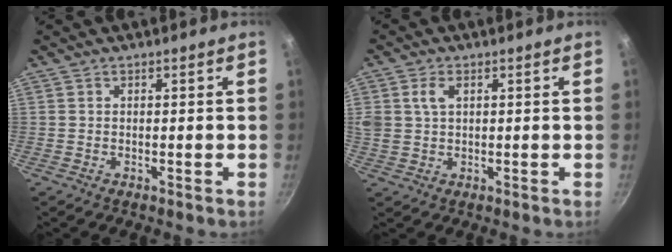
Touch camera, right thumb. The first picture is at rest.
{"total": 5.0, "force": [1.6, 3.3, 3.4], "torque": [-0.058, 0.005, 0.031]}